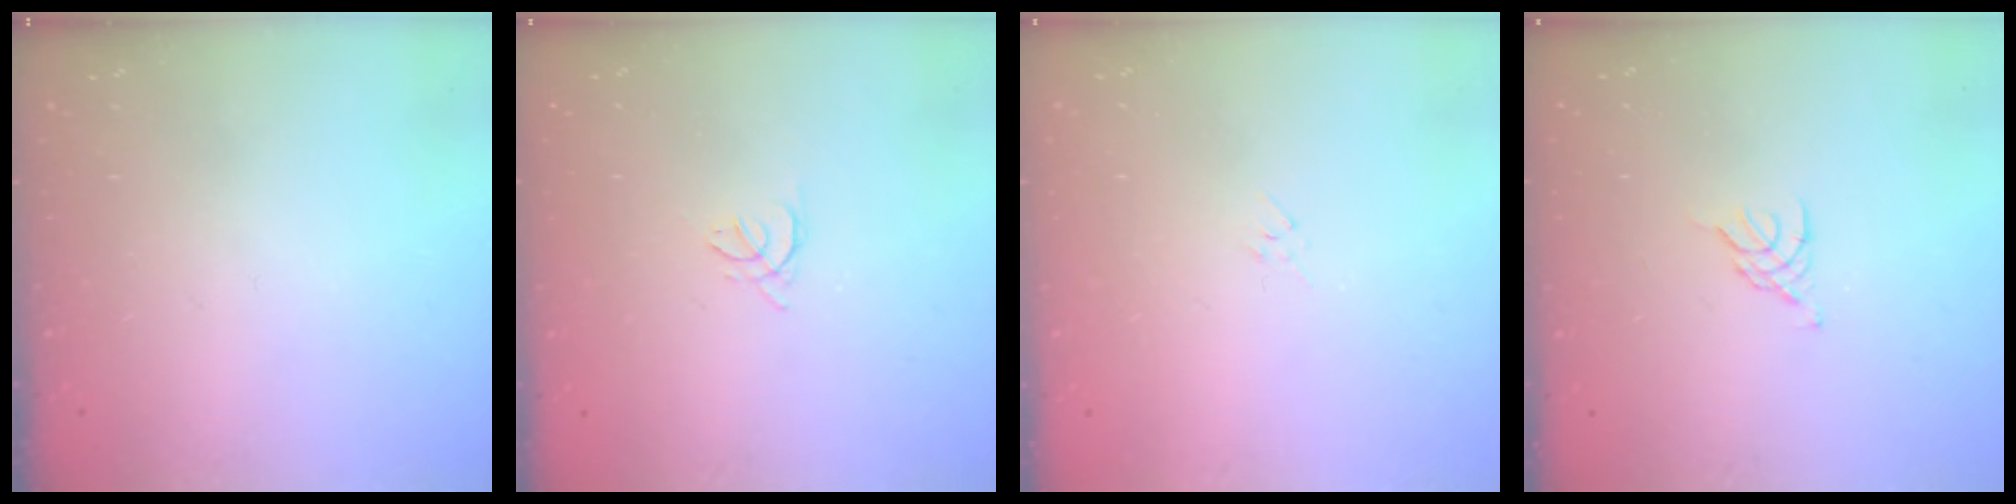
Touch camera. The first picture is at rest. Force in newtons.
{"total": 1.5, "press": 1.4, "slide": 0.6}
{"total": 2.9, "press": 2.9, "slide": 0.6}
{"total": 3.2, "press": 3.1, "slide": 0.7}